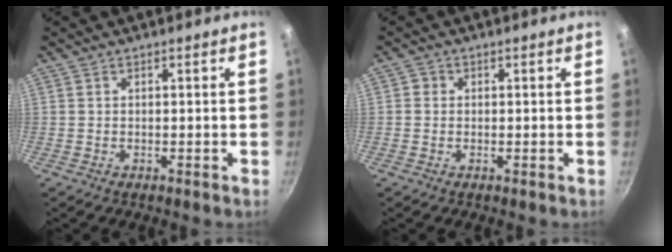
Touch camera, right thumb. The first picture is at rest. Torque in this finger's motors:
{"motor_torque": [0.19, 0.15, 0.37, 0.10, -0.02]}